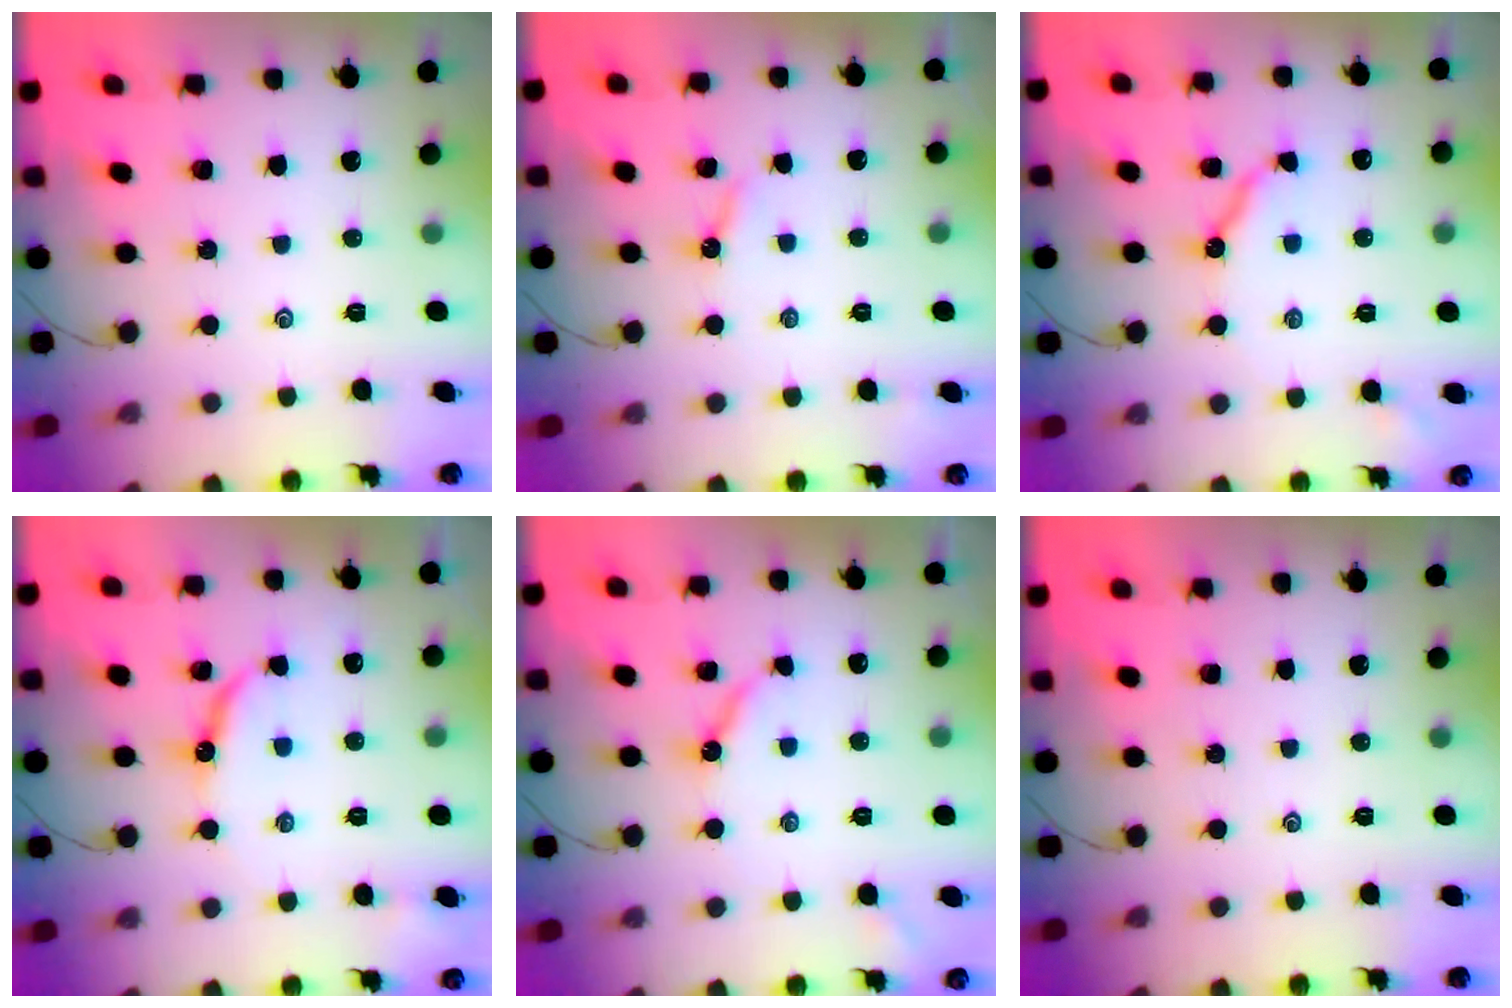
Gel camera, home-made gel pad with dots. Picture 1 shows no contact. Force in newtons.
{"total": 3.2, "press": 3.2, "slide": 0.3}
{"total": 7.9, "press": 7.8, "slide": 0.7}
{"total": 8.7, "press": 8.6, "slide": 0.8}
{"total": 6.8, "press": 6.7, "slide": 0.6}
{"total": 0.0}